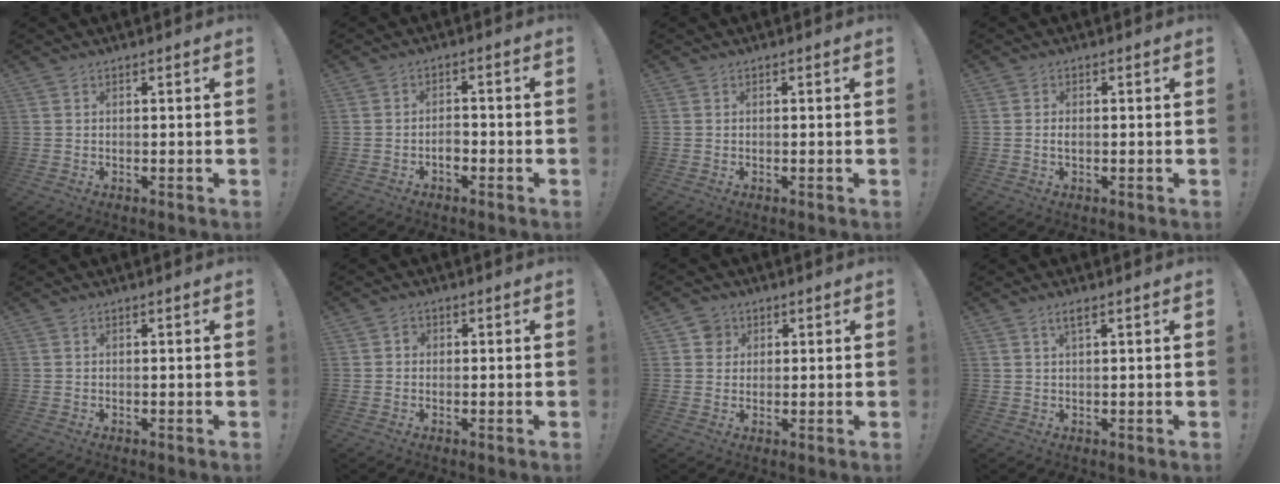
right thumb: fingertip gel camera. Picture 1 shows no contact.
{"total": 3.4, "force": [-1.6, 2.1, 2.2], "torque": [-0.030, 0.003, -0.029]}
{"total": 0.0}
{"total": 1.3, "force": [-0.2, 0.7, 1.1], "torque": [-0.023, 0.005, -0.003]}
{"total": 0.0}
{"total": 1.6, "force": [-0.2, 1.5, 0.6], "torque": [-0.013, 0.008, -0.005]}
{"total": 4.4, "force": [1.7, 4.0, 0.9], "torque": [-0.011, 0.004, 0.032]}
{"total": 2.2, "force": [1.0, 0.1, 1.9], "torque": [-0.035, -0.001, 0.015]}